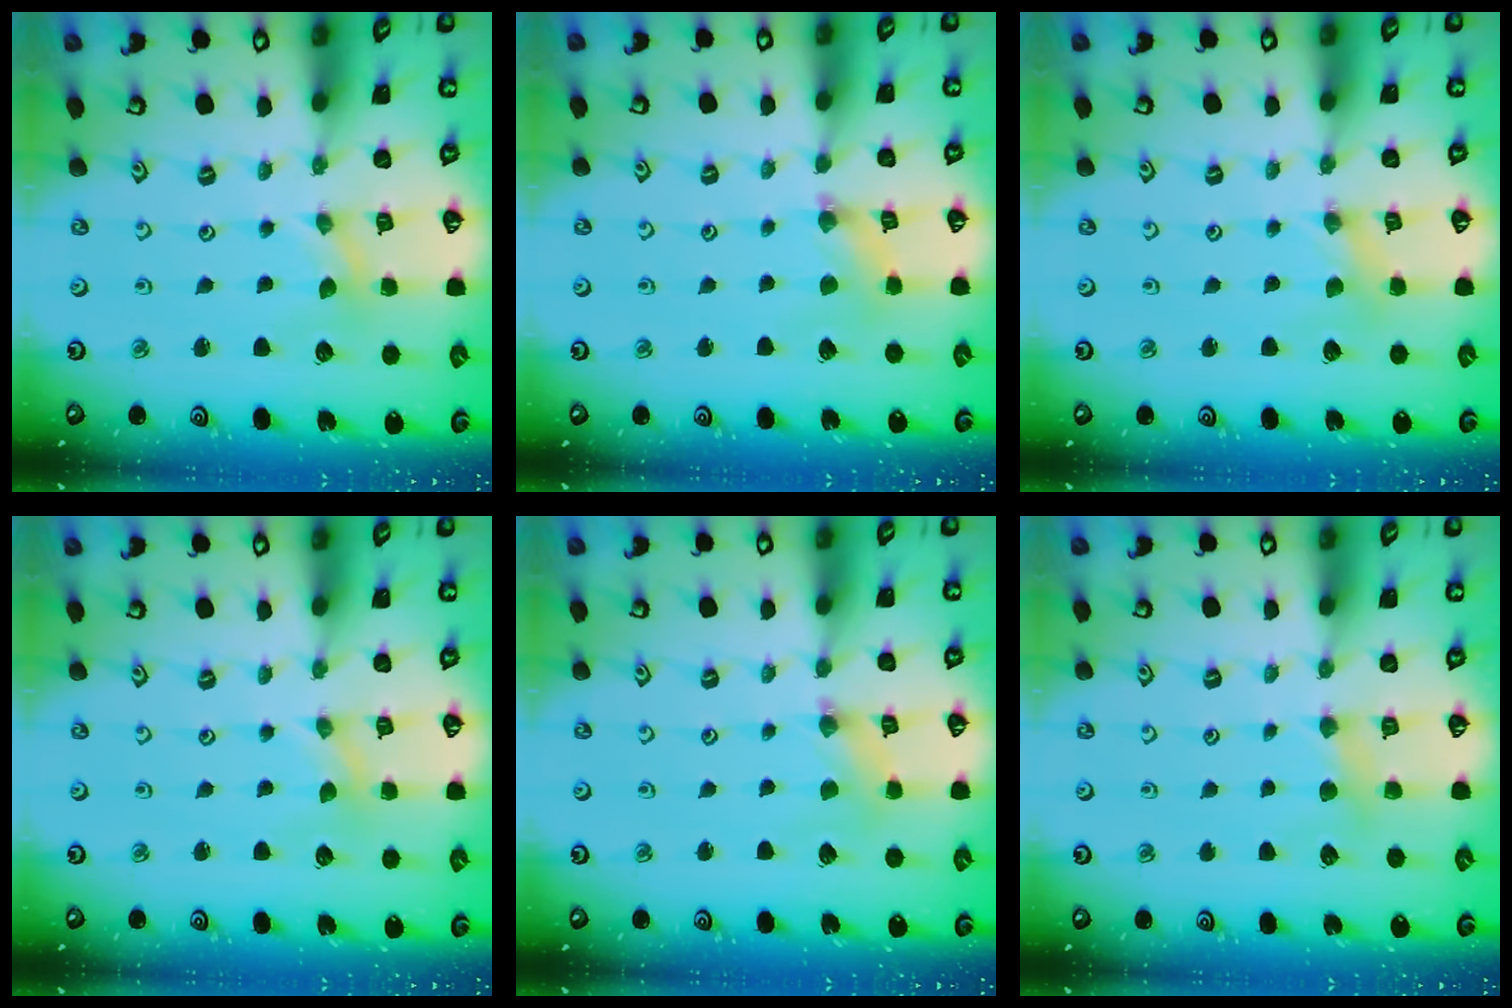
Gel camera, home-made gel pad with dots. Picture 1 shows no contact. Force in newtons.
{"total": 1.5, "press": 1.4, "slide": 0.3}
{"total": 0.0}
{"total": 0.0}
{"total": 1.4, "press": 1.3, "slide": 0.3}
{"total": 4.6, "press": 4.5, "slide": 0.8}